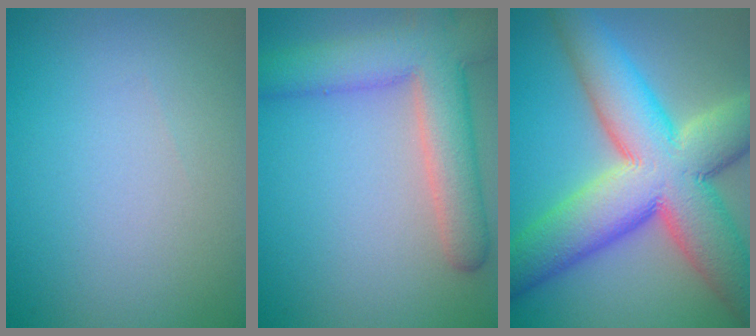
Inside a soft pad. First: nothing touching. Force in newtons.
{"total": 7.5, "press": 7.4, "slide": 0.7}
{"total": 13.7, "press": 13.6, "slide": 0.7}